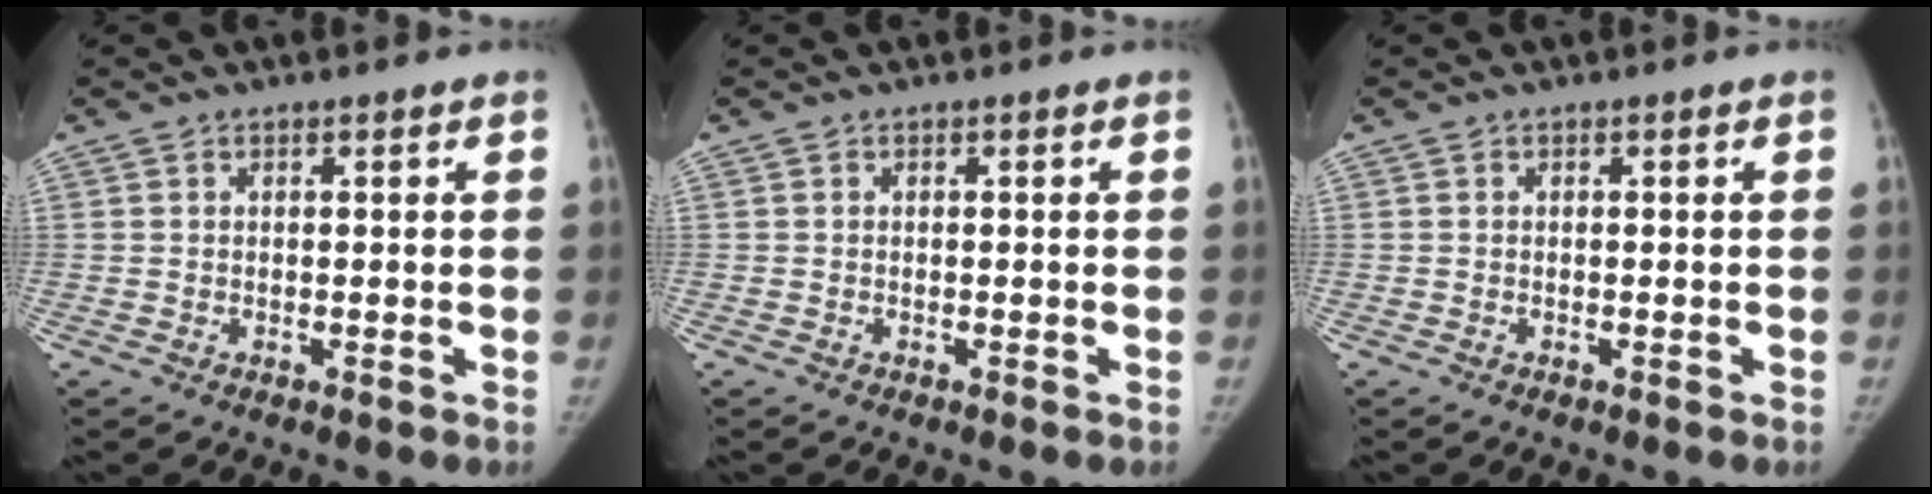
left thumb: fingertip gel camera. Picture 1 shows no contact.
{"total": 0.0}
{"total": 0.0}